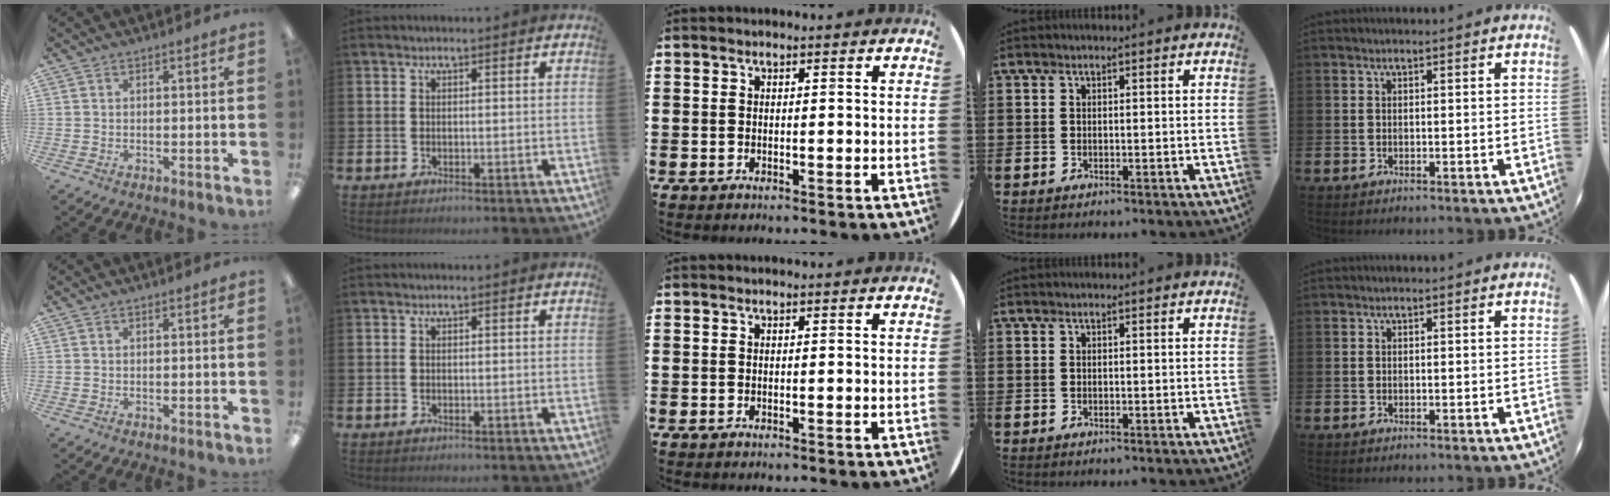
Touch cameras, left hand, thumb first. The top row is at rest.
{}